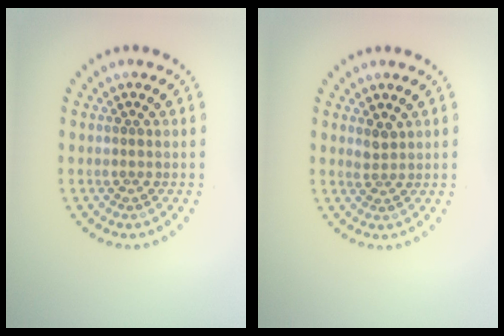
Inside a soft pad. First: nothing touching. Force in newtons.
{"total": 1.3, "press": 0.9, "slide": 0.9}